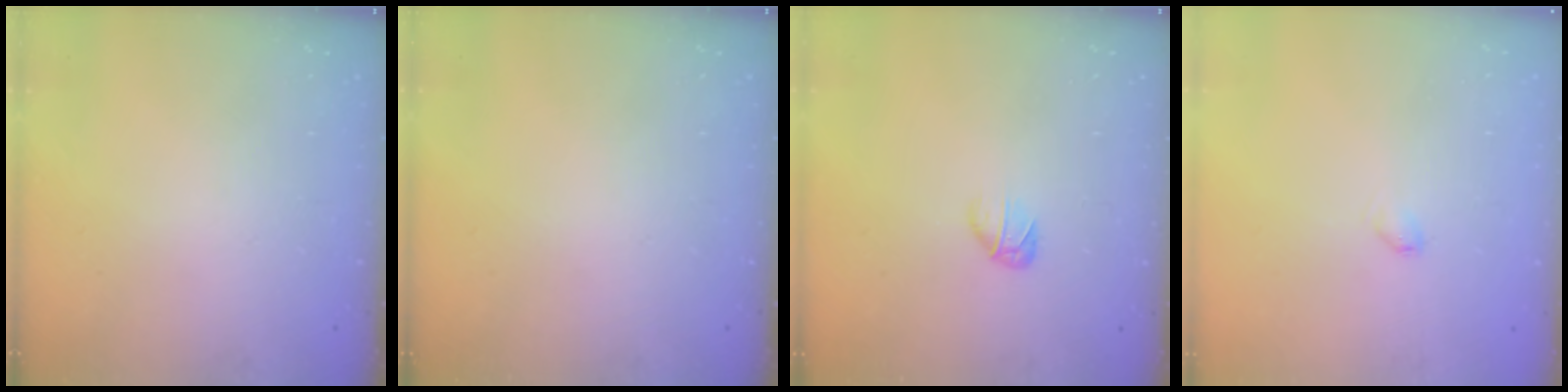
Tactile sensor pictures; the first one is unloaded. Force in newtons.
{"total": 0.0}
{"total": 3.2, "press": 3.0, "slide": 0.9}
{"total": 2.7, "press": 2.7, "slide": 0.4}